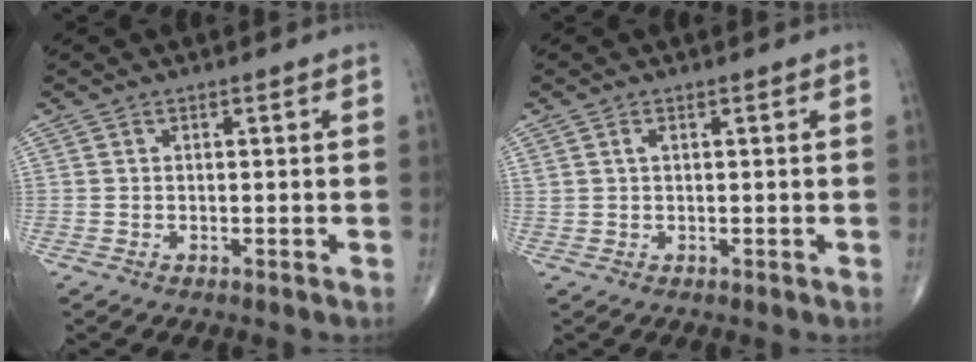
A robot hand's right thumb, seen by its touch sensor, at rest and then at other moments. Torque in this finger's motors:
{"motor_torque": [0.03, -0.12, 0.21, 0.11, -0.02]}